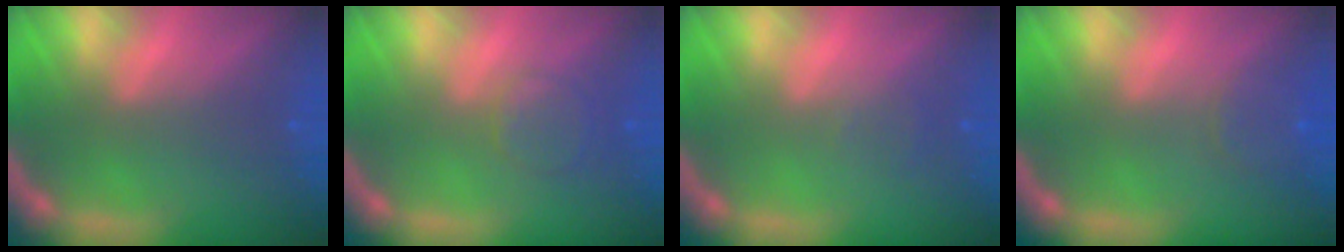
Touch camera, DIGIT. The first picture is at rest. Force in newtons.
{"total": 2.9}
{"total": 0.9}
{"total": 2.4}